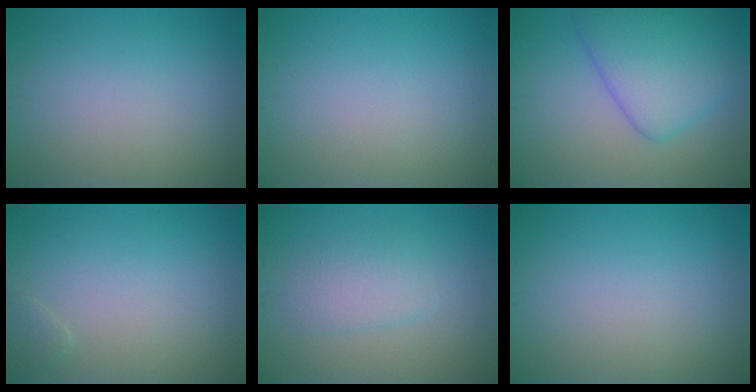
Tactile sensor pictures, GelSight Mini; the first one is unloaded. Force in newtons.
{"total": 0.0}
{"total": 6.5, "press": 6.5, "slide": 0.2}
{"total": 0.8, "press": 0.8, "slide": 0.0}
{"total": 2.4, "press": 2.4, "slide": 0.1}
{"total": 0.0}